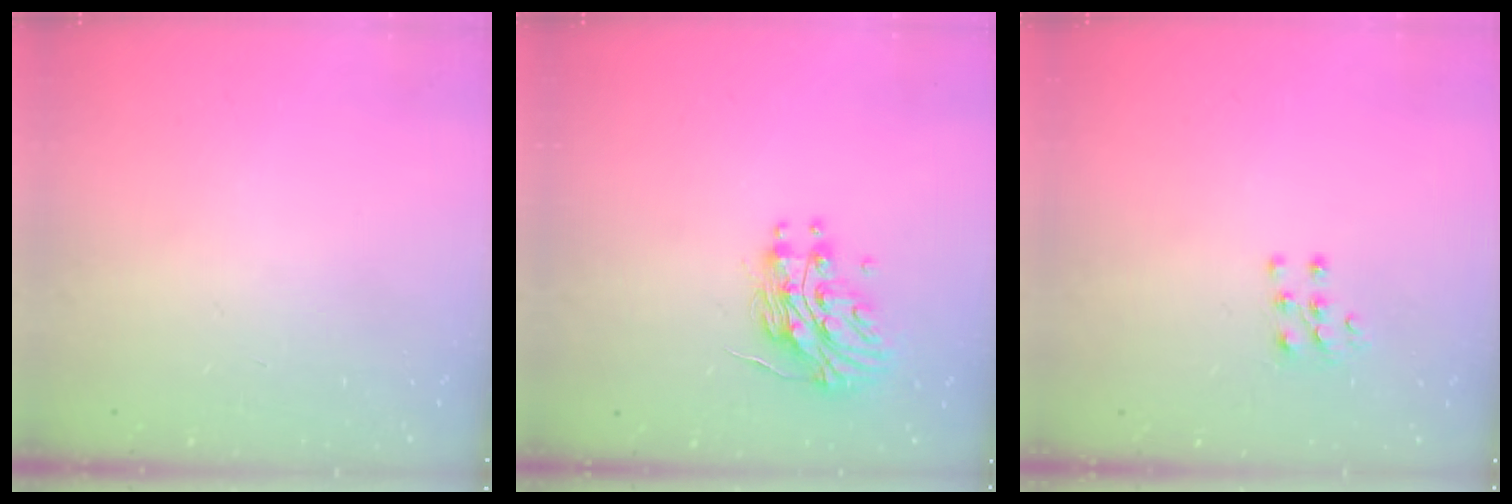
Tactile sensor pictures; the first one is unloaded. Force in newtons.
{"total": 14.0, "press": 13.9, "slide": 0.8}
{"total": 5.5, "press": 5.4, "slide": 1.1}